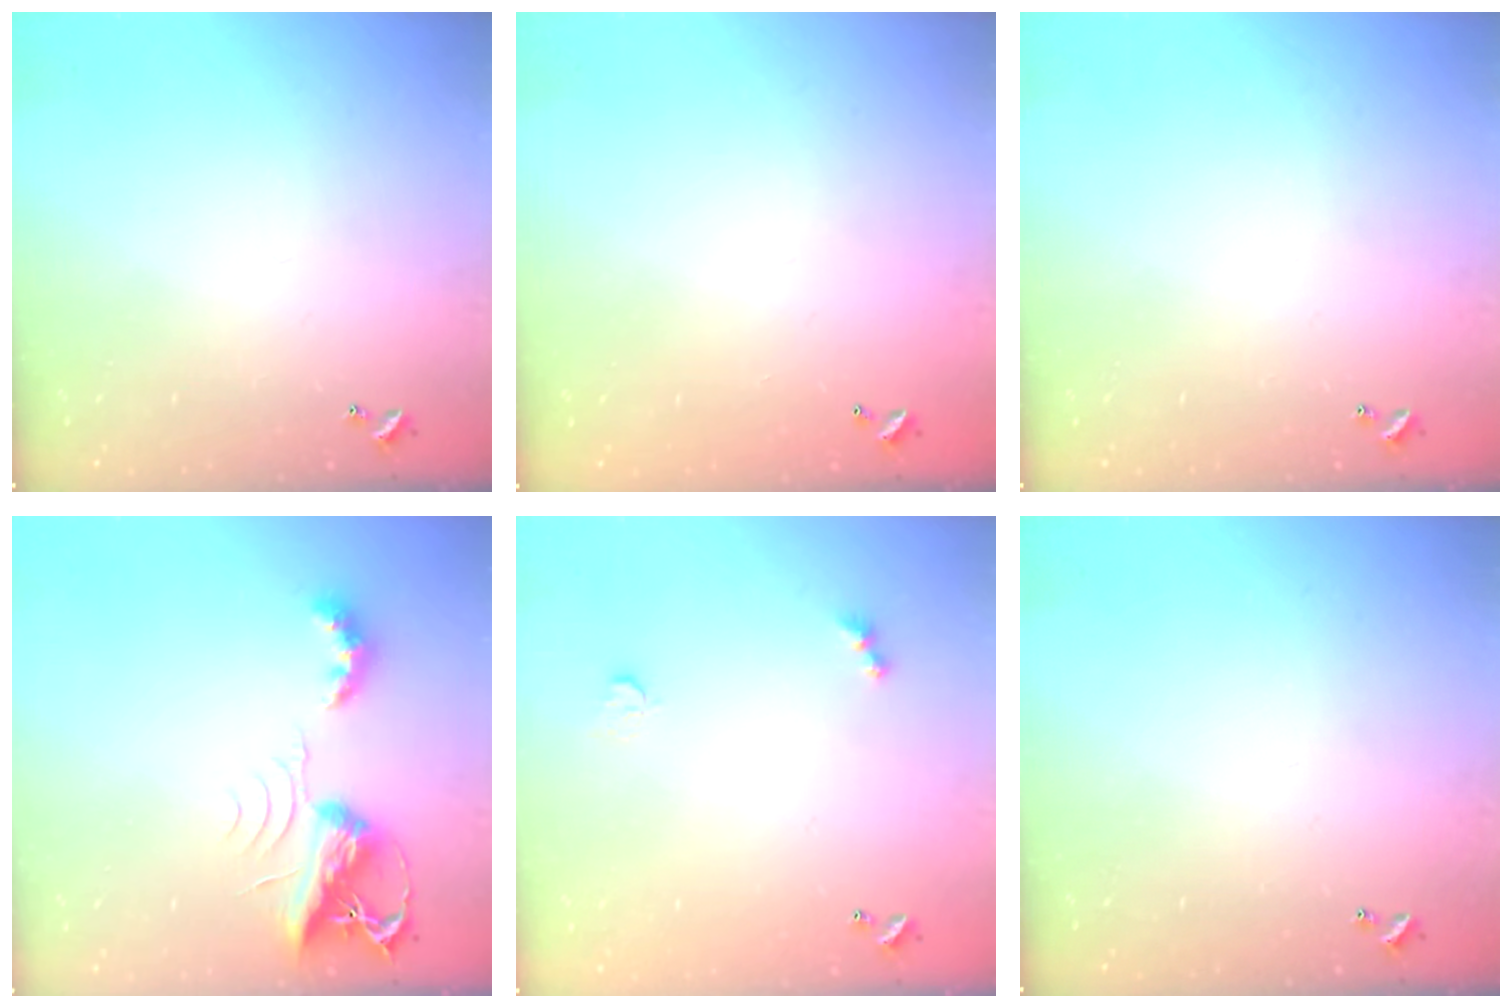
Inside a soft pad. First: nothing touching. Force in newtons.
{"total": 2.9, "press": 2.9, "slide": 0.1}
{"total": 0.0}
{"total": 7.7, "press": 7.7, "slide": 0.5}
{"total": 2.9, "press": 2.8, "slide": 0.7}
{"total": 0.0}